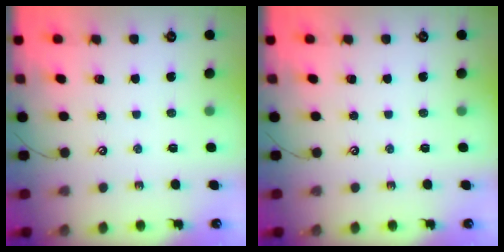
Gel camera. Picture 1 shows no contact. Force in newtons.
{"total": 0.0}